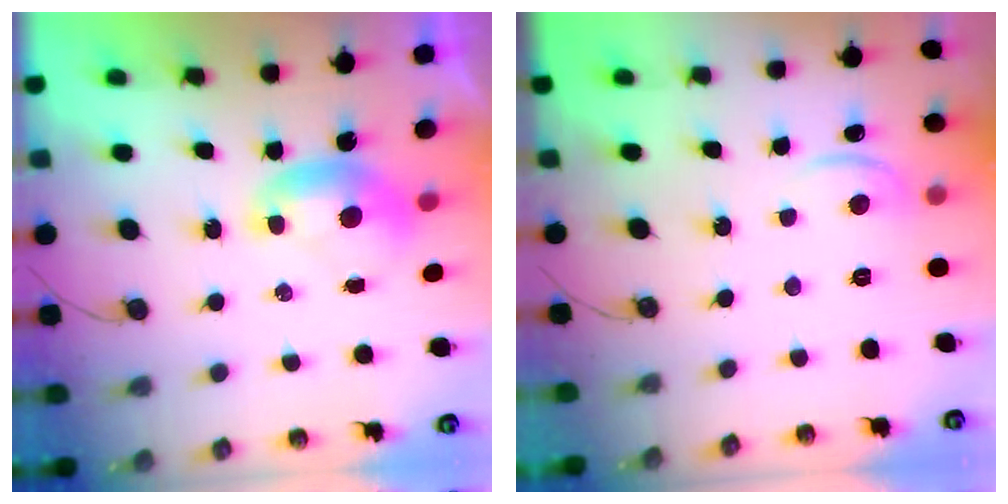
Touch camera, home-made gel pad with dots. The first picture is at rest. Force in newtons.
{"total": 1.8, "press": 1.7, "slide": 0.6}